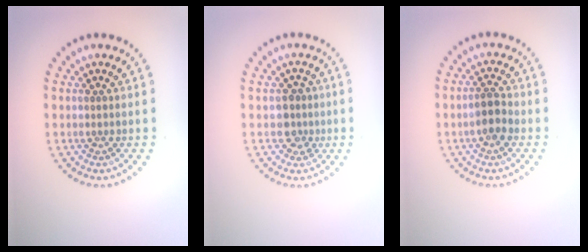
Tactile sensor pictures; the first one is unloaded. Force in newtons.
{"total": 2.2, "press": 2.0, "slide": 0.9}
{"total": 2.4, "press": 2.2, "slide": 0.8}